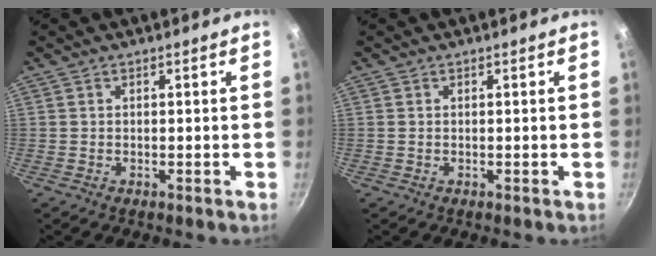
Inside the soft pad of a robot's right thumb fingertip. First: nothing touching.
{"total": 0.0}